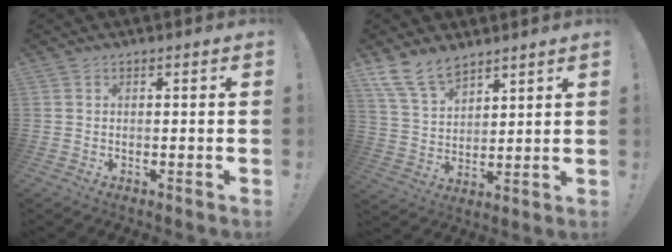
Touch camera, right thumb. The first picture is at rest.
{"total": 11.5, "force": [8.8, 5.8, 4.5], "torque": [-0.091, -0.052, 0.174]}